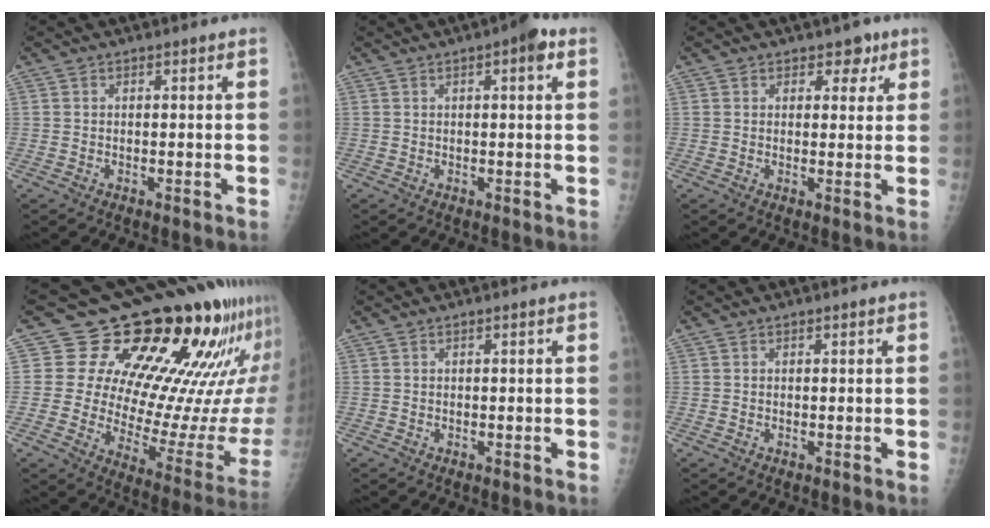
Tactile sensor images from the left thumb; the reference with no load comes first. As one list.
[{"total": 3.8, "force": [1.6, 1.1, 3.3], "torque": [-0.042, 0.002, 0.016]}, {"total": 3.6, "force": [2.2, 2.6, 1.3], "torque": [0.014, -0.009, 0.026]}, {"total": 25.8, "force": [15.5, 8.9, 18.6], "torque": [-0.218, -0.072, 0.221]}, {"total": 0.0}, {"total": 0.0}]